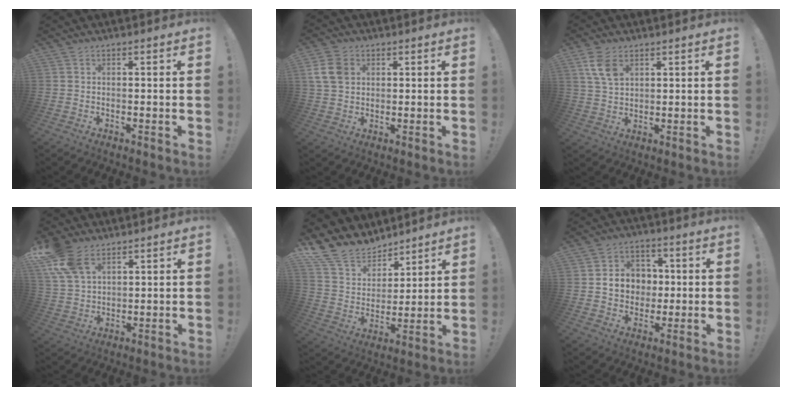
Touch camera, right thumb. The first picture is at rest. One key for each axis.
{"total": 9.3, "fx": 2.8, "fy": 7.0, "fz": 5.4, "tx": -0.104, "ty": -0.001, "tz": 0.055}
{"total": 7.3, "fx": 3.6, "fy": 4.3, "fz": 4.7, "tx": -0.086, "ty": -0.008, "tz": 0.072}
{"total": 11.7, "fx": 7.3, "fy": 6.7, "fz": 6.1, "tx": -0.118, "ty": -0.032, "tz": 0.144}
{"total": 14.9, "fx": 12.2, "fy": 7.9, "fz": 3.3, "tx": -0.078, "ty": -0.095, "tz": 0.230}
{"total": 10.8, "fx": 0.6, "fy": 9.7, "fz": 4.7, "tx": -0.055, "ty": 0.004, "tz": 0.021}